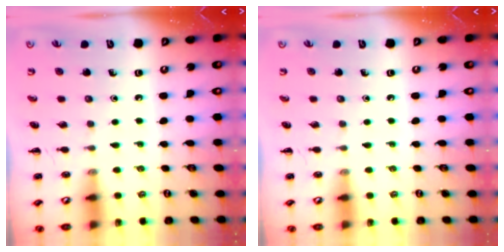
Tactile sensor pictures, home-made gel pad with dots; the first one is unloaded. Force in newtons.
{"total": 0.0}